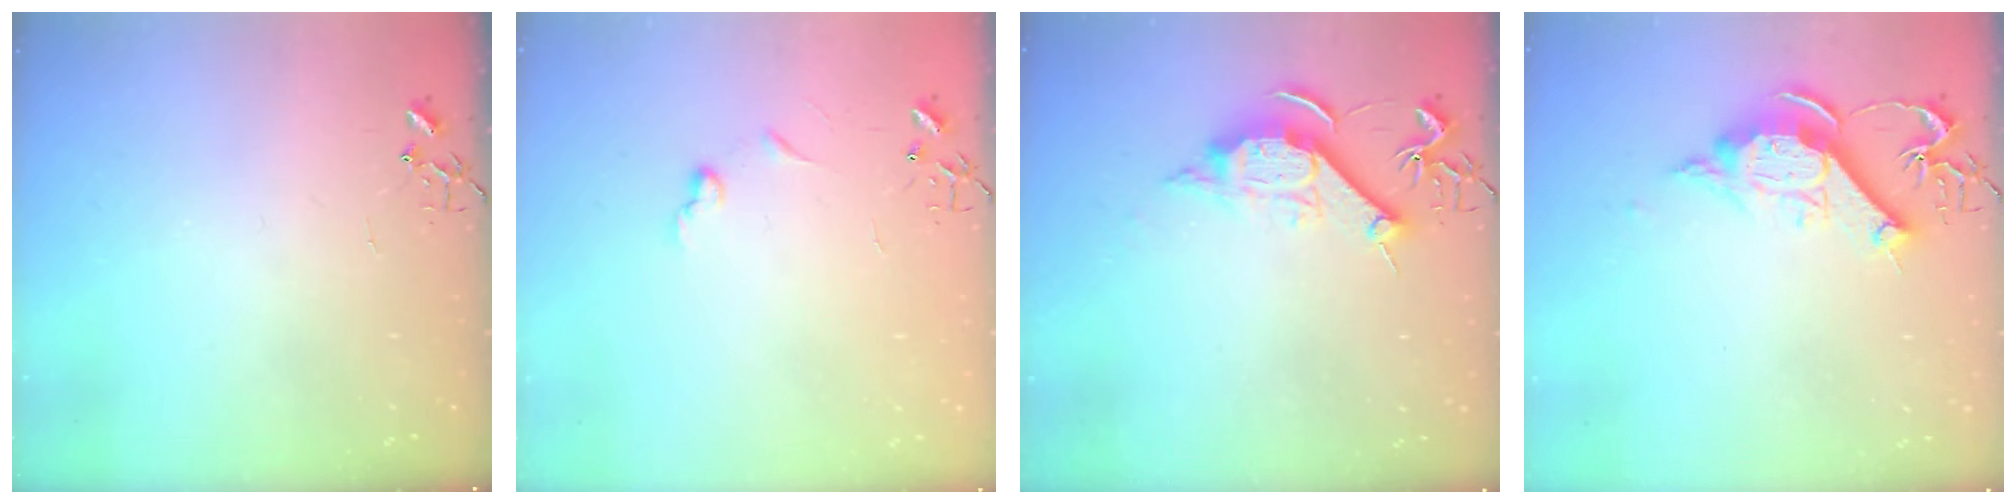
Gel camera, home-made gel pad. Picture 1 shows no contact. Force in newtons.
{"total": 5.7, "press": 5.6, "slide": 0.8}
{"total": 11.2, "press": 11.2, "slide": 0.1}
{"total": 13.3, "press": 13.3, "slide": 1.1}